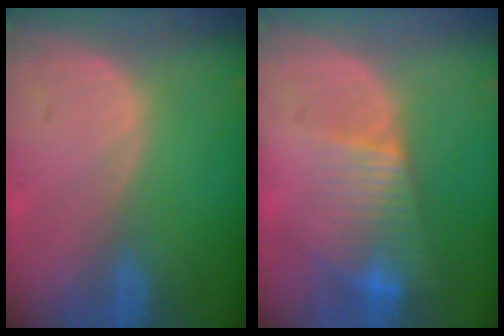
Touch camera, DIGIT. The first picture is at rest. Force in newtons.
{"total": 7.9, "press": 6.7, "slide": 4.2}